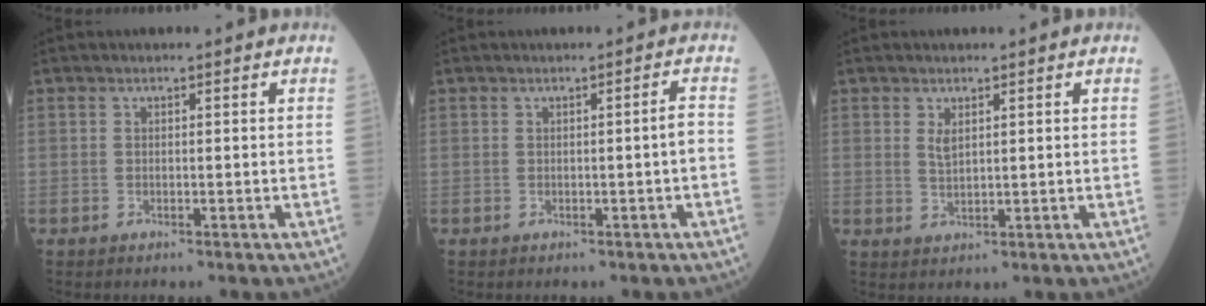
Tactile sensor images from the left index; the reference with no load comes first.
{"total": 1.5, "force": [-0.5, -0.3, 1.4], "torque": [-0.018, 0.000, -0.006]}
{"total": 1.8, "force": [0.8, 0.8, 1.3], "torque": [-0.030, -0.002, 0.021]}